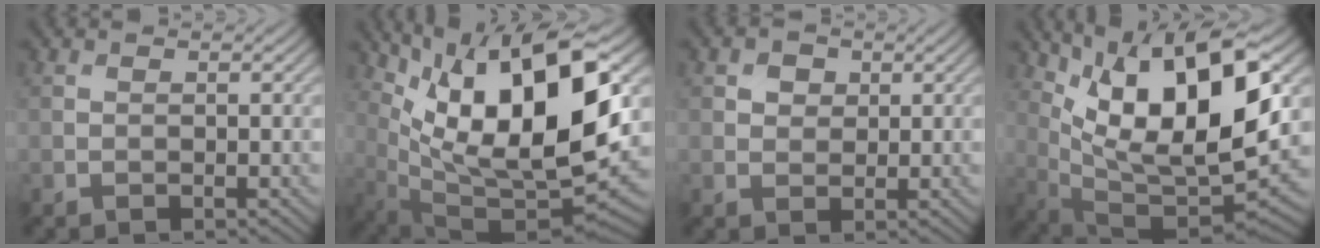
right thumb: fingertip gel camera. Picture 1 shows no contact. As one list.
[{"total": 18.0, "force": [6.3, 7.1, 15.3], "torque": [-0.285, 0.014, 0.115]}, {"total": 2.5, "force": [1.1, 2.0, 1.1], "torque": [-0.020, -0.004, 0.016]}, {"total": 16.3, "force": [6.5, 6.1, 13.7], "torque": [-0.262, 0.001, 0.123]}]